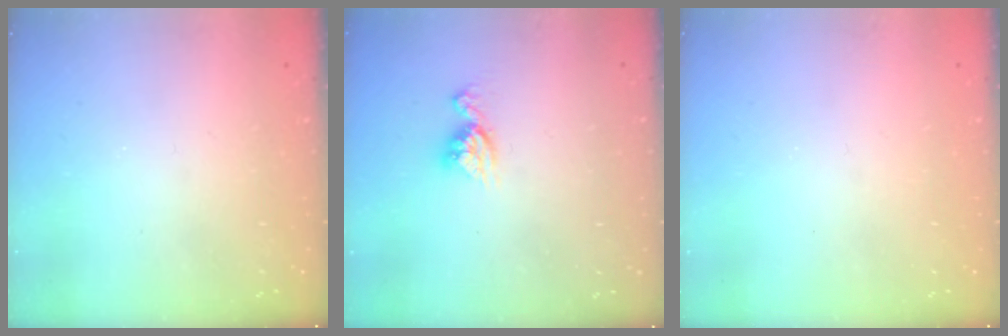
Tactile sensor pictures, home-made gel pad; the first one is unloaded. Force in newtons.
{"total": 7.9, "press": 7.9, "slide": 0.6}
{"total": 0.0}